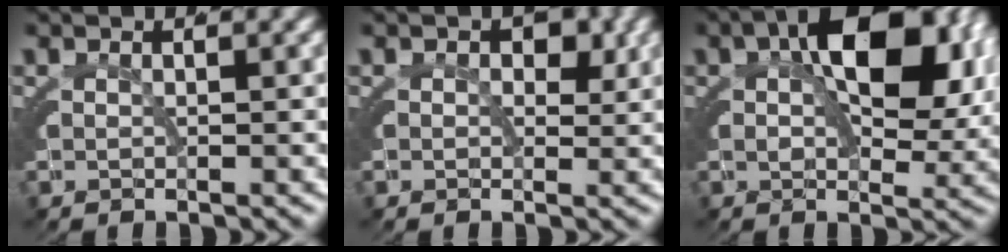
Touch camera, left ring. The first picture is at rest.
{"total": 1.6, "force": [0.3, 1.1, 1.1], "torque": [-0.005, -0.002, 0.001]}
{"total": 9.0, "force": [1.7, 4.3, 7.7], "torque": [-0.124, -0.010, 0.030]}